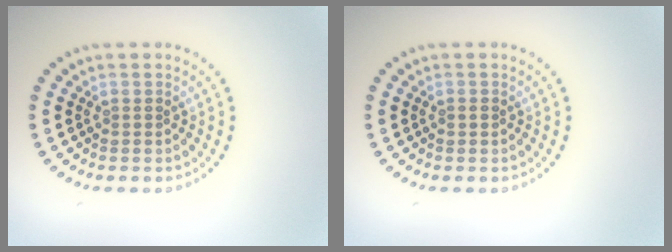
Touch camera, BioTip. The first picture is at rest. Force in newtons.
{"total": 0.8, "press": 0.8, "slide": 0.2}